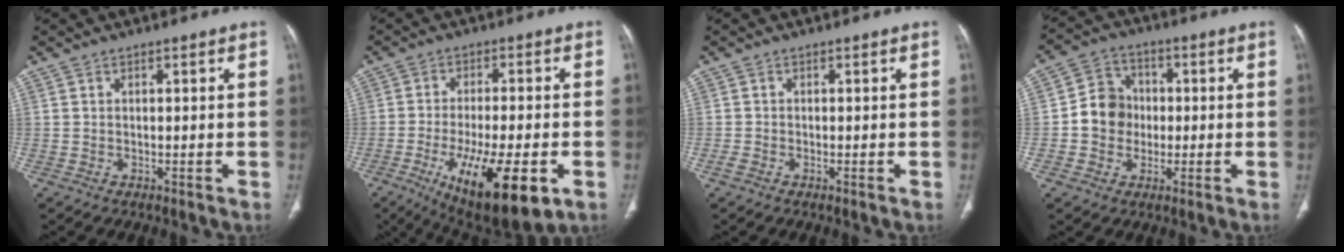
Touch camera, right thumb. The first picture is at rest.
{"total": 18.5, "force": [-7.2, 6.0, 15.9], "torque": [-0.248, -0.007, -0.098]}
{"total": 1.3, "force": [-0.7, 0.4, 1.0], "torque": [-0.027, -0.003, -0.017]}
{"total": 8.2, "force": [-0.6, 7.4, 3.4], "torque": [-0.029, 0.021, -0.020]}